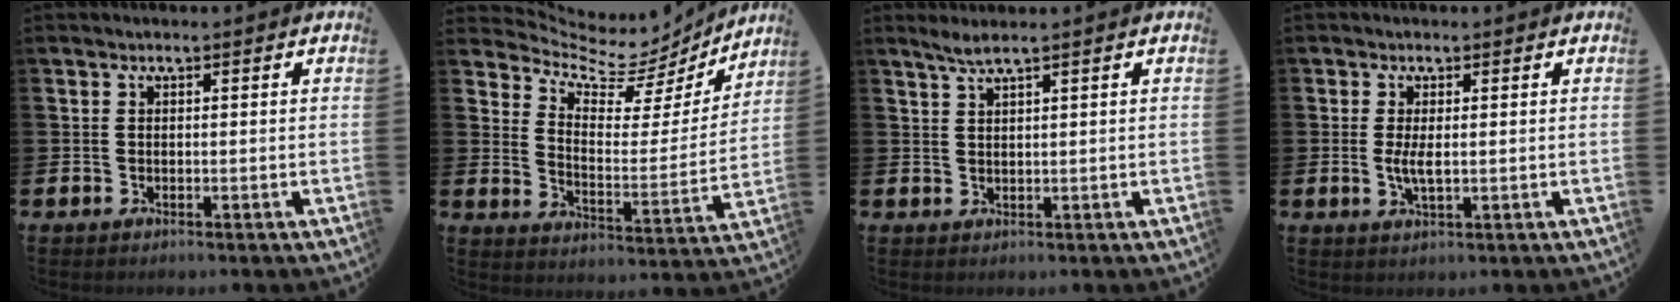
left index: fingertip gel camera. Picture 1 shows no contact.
{"total": 7.6, "force": [6.6, 3.1, 2.1], "torque": [-0.060, -0.059, 0.108]}
{"total": 2.3, "force": [1.7, 0.0, 1.5], "torque": [-0.031, 0.001, 0.031]}
{"total": 2.5, "force": [0.2, 0.8, 2.4], "torque": [-0.038, -0.003, 0.000]}